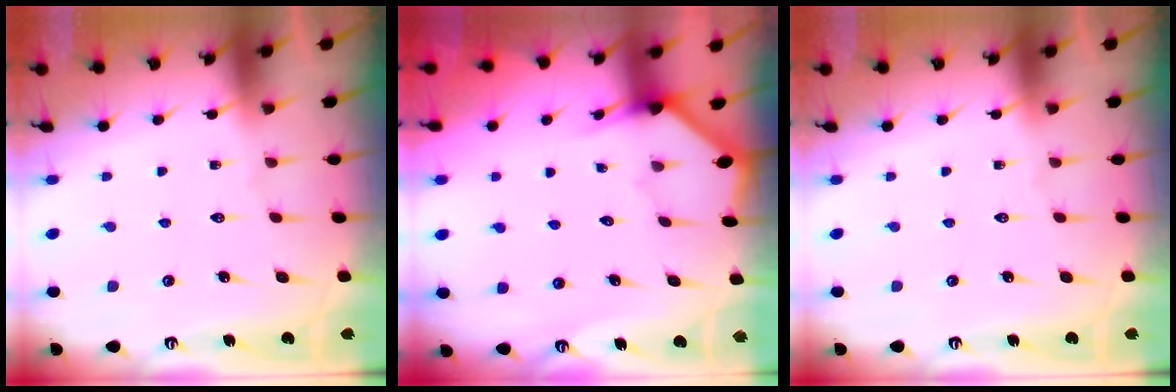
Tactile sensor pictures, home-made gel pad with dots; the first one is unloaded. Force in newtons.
{"total": 2.5, "press": 2.5, "slide": 0.2}
{"total": 0.0}